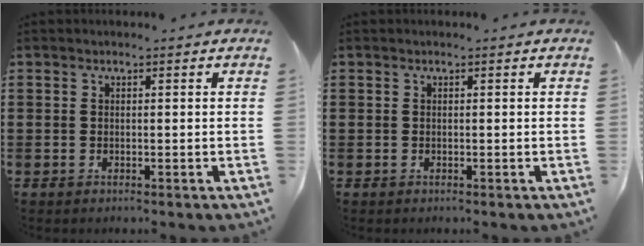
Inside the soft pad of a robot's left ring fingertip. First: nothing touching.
{"total": 0.0}